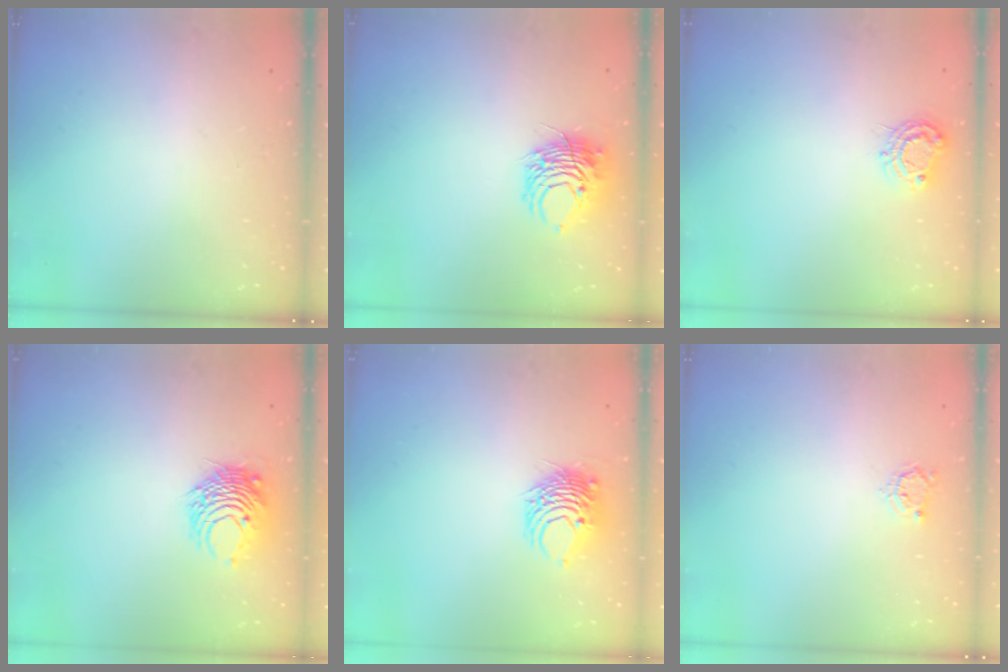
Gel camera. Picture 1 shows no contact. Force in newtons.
{"total": 11.0, "press": 10.9, "slide": 0.7}
{"total": 7.5, "press": 7.5, "slide": 0.7}
{"total": 8.4, "press": 8.3, "slide": 0.7}
{"total": 8.9, "press": 8.9, "slide": 0.8}
{"total": 3.3, "press": 3.3, "slide": 0.4}